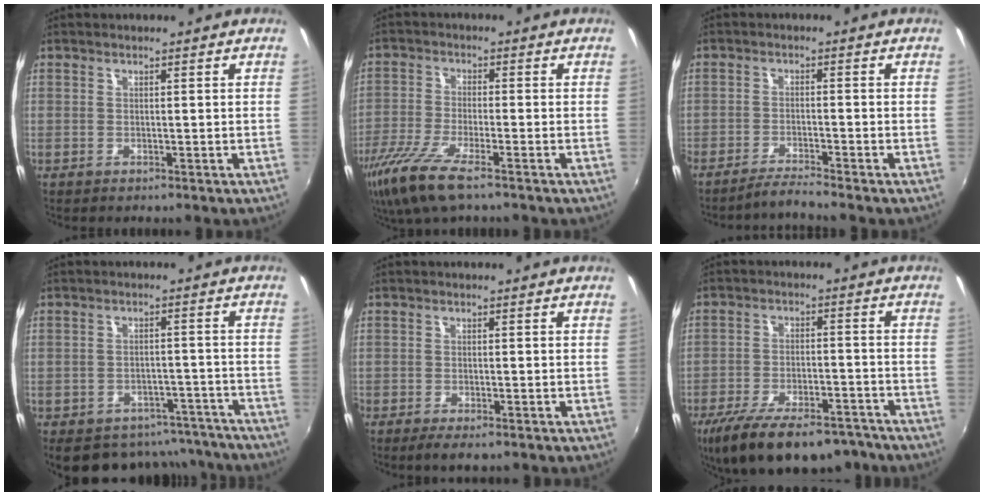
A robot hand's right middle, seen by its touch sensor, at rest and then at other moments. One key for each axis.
{"total": 10.1, "fx": -6.9, "fy": 1.5, "fz": 7.3, "tx": -0.170, "ty": -0.033, "tz": -0.136}
{"total": 3.8, "fx": -3.5, "fy": -1.0, "fz": 1.1, "tx": -0.039, "ty": -0.004, "tz": -0.067}
{"total": 15.8, "fx": -13.0, "fy": 7.6, "fz": 4.8, "tx": -0.098, "ty": 0.022, "tz": -0.151}
{"total": 2.9, "fx": -2.1, "fy": 0.8, "fz": 1.8, "tx": -0.044, "ty": -0.013, "tz": -0.038}
{"total": 18.0, "fx": -13.4, "fy": 6.9, "fz": 9.9, "tx": -0.199, "ty": -0.031, "tz": -0.208}